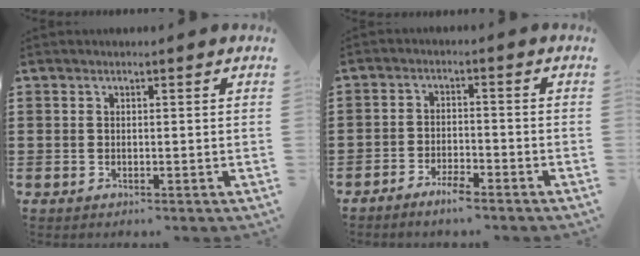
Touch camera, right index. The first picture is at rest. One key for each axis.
{"total": 2.9, "fx": -2.8, "fy": 0.5, "fz": 0.9, "tx": -0.017, "ty": 0.006, "tz": -0.054}